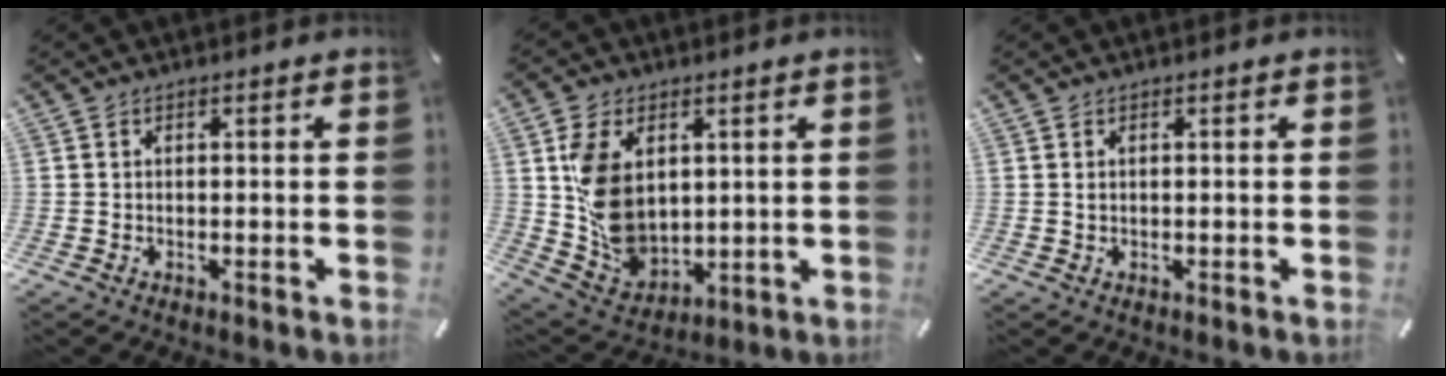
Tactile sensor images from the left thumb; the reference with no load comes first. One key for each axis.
{"total": 12.2, "fx": 3.1, "fy": 9.4, "fz": 7.2, "tx": -0.149, "ty": -0.004, "tz": 0.063}
{"total": 0.5, "fx": 0.1, "fy": 0.2, "fz": 0.5, "tx": -0.010, "ty": 0.001, "tz": 0.001}